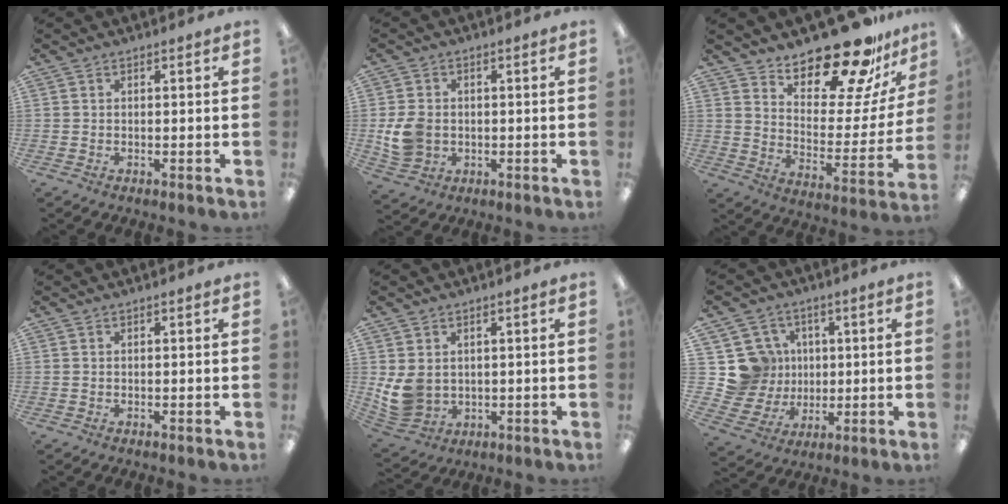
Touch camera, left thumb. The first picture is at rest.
{"total": 7.5, "force": [-0.6, 6.3, 4.1], "torque": [-0.084, 0.012, -0.007]}
{"total": 19.9, "force": [17.0, 5.9, 8.5], "torque": [-0.125, -0.136, 0.286]}
{"total": 0.0}
{"total": 7.7, "force": [1.4, 6.4, 4.1], "torque": [-0.106, -0.005, 0.029]}
{"total": 12.8, "force": [3.0, 12.1, 2.8], "torque": [-0.075, -0.012, 0.069]}